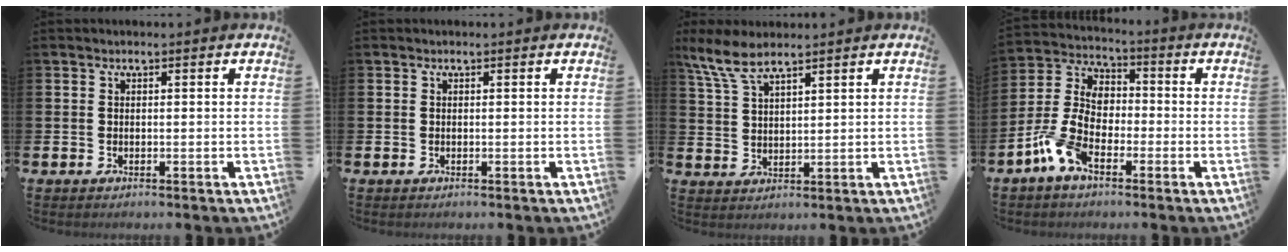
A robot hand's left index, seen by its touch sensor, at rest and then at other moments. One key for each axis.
{"total": 0.0}
{"total": 5.3, "fx": 4.6, "fy": 0.9, "fz": 2.4, "tx": -0.063, "ty": -0.014, "tz": 0.084}
{"total": 8.4, "fx": -3.3, "fy": 4.7, "fz": 6.1, "tx": -0.148, "ty": -0.005, "tz": -0.068}